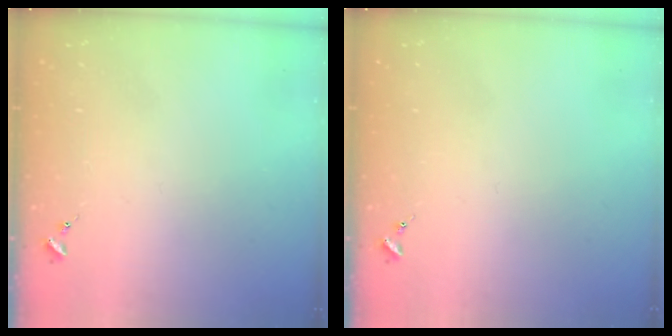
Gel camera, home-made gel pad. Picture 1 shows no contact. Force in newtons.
{"total": 0.0}